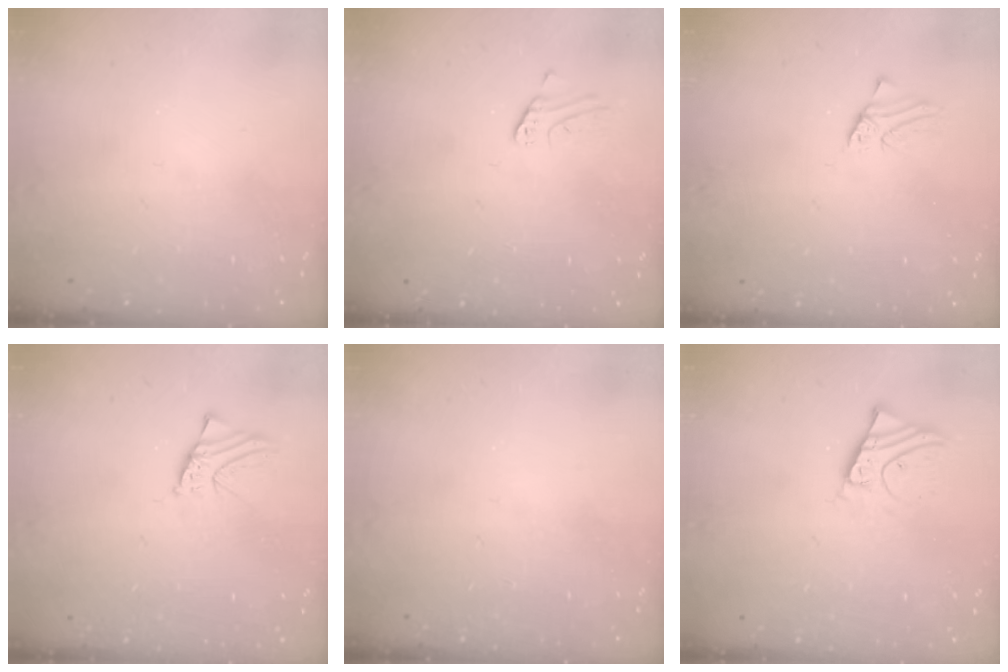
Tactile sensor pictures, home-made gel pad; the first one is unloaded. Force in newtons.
{"total": 2.1, "press": 2.1, "slide": 0.2}
{"total": 1.2, "press": 1.2, "slide": 0.2}
{"total": 1.8, "press": 1.8, "slide": 0.1}
{"total": 0.0}
{"total": 5.5, "press": 5.4, "slide": 0.6}